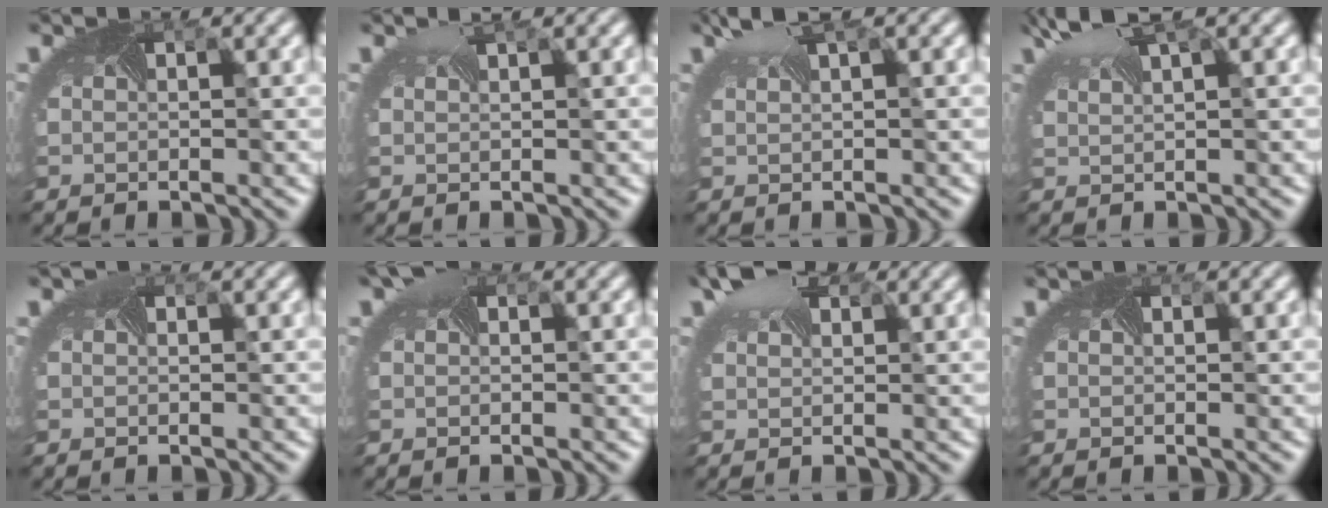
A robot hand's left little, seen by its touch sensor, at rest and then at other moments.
{"total": 0.6, "force": [0.4, -0.4, 0.1], "torque": [-0.006, -0.005, 0.012]}
{"total": 1.3, "force": [1.0, -0.4, 0.6], "torque": [-0.025, -0.005, 0.035]}
{"total": 2.3, "force": [2.0, -0.1, 1.2], "torque": [-0.045, 0.000, 0.050]}
{"total": 0.0}
{"total": 1.6, "force": [0.8, 0.7, 1.1], "torque": [-0.030, 0.007, 0.017]}
{"total": 3.0, "force": [2.3, 1.3, 1.4], "torque": [-0.034, 0.008, 0.035]}
{"total": 0.6, "force": [-0.4, -0.3, -0.4], "torque": [0.003, -0.003, 0.000]}